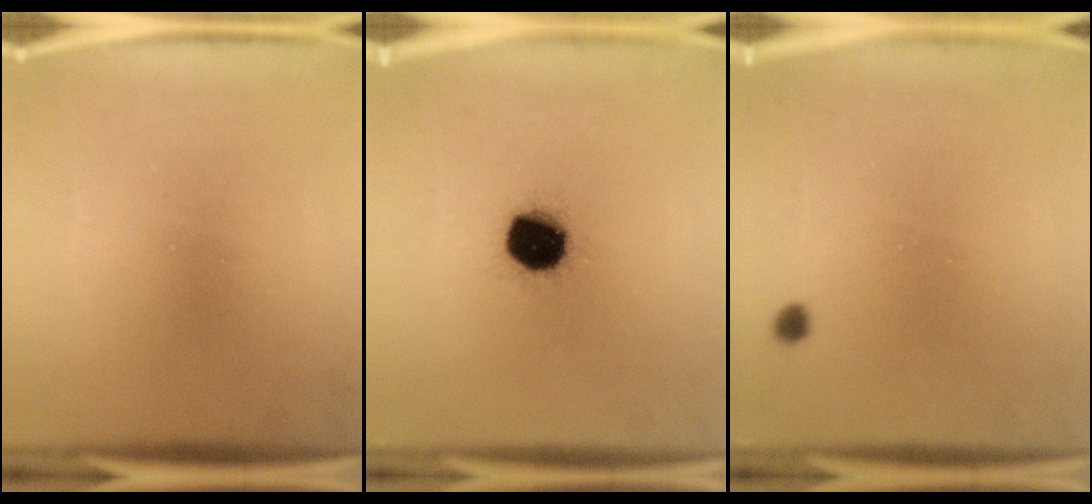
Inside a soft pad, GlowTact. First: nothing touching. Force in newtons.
{"total": 13.0}
{"total": 0.9}